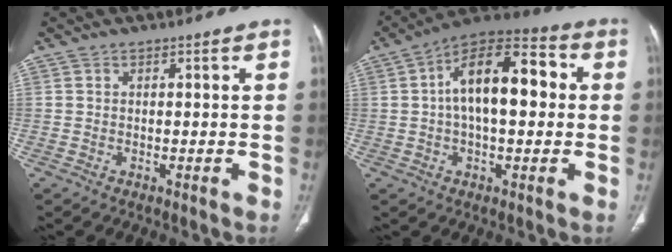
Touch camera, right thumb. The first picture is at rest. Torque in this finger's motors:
{"motor_torque": [0.77, 1.71, 0.69, -0.29, 0.28]}